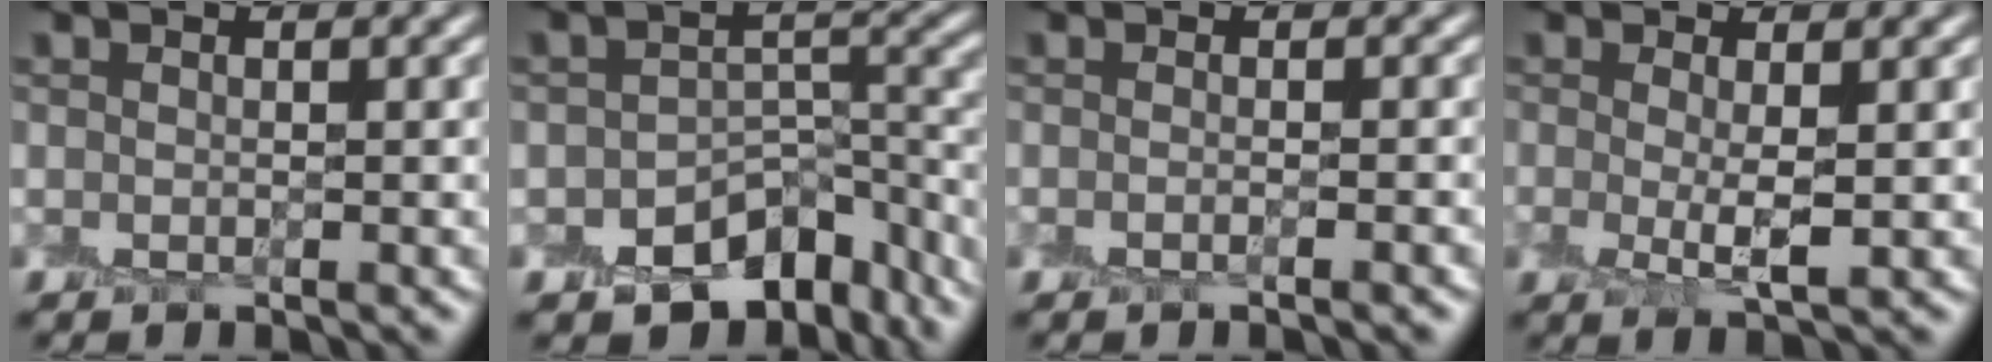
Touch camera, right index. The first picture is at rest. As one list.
[{"total": 8.3, "force": [-6.0, 4.5, 3.6], "torque": [-0.039, -0.015, -0.093]}, {"total": 1.7, "force": [-0.6, 0.5, 1.5], "torque": [-0.007, -0.005, -0.020]}, {"total": 2.5, "force": [0.2, 0.4, 2.5], "torque": [-0.051, -0.005, 0.002]}]